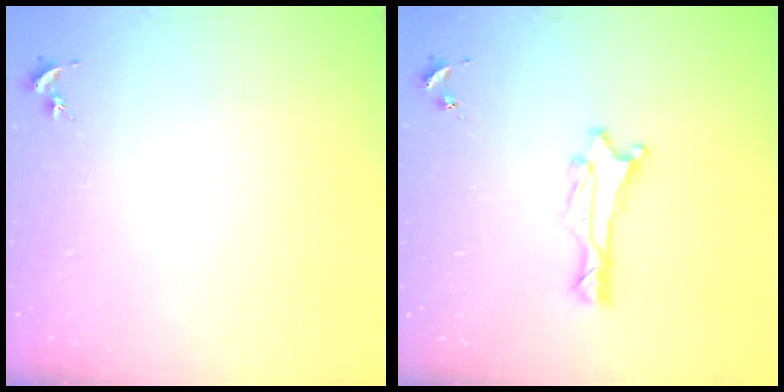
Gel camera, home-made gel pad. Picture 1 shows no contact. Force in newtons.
{"total": 1.5, "press": 1.5, "slide": 0.2}